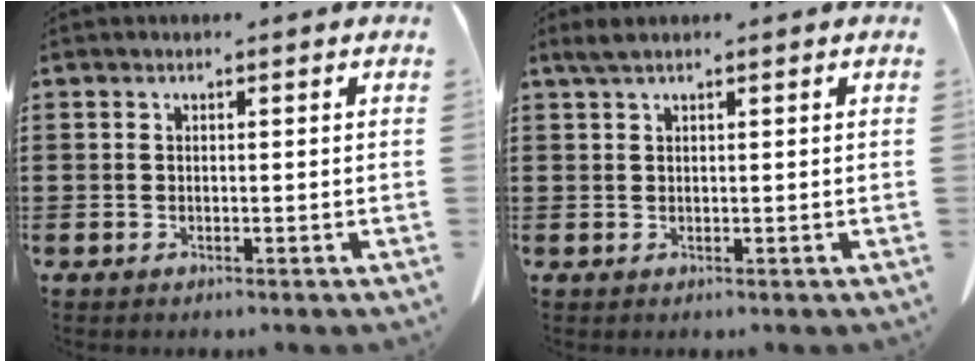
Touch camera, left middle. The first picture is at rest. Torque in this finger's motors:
{"motor_torque": [0.14, 0.07, 0.00, 0.02]}